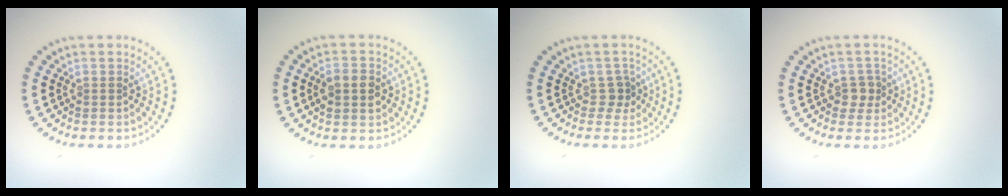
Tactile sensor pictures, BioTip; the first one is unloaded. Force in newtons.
{"total": 2.9, "press": 2.9, "slide": 0.0}
{"total": 1.4, "press": 1.0, "slide": 1.0}
{"total": 1.6, "press": 1.4, "slide": 0.8}